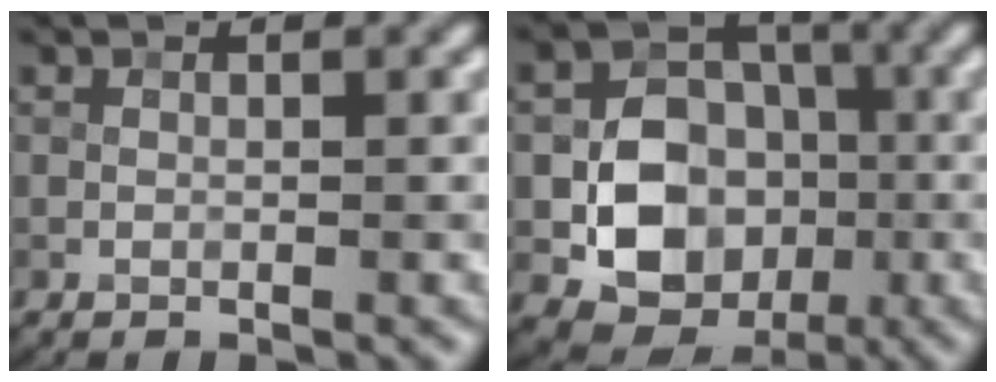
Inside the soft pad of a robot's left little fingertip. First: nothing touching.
{"total": 8.2, "force": [-1.9, 6.7, 4.4], "torque": [-0.064, -0.008, -0.033]}